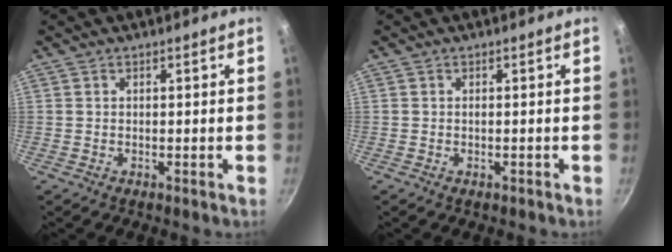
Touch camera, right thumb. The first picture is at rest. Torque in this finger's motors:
{"motor_torque": [-0.36, 0.06, 0.06, 0.00, 0.11]}